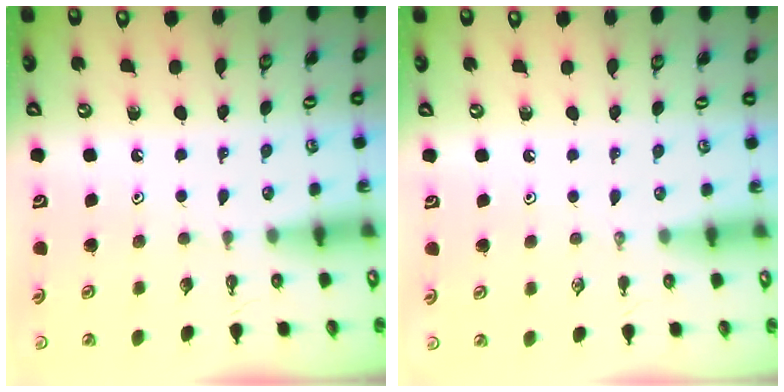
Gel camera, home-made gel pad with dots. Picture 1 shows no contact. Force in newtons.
{"total": 0.0}